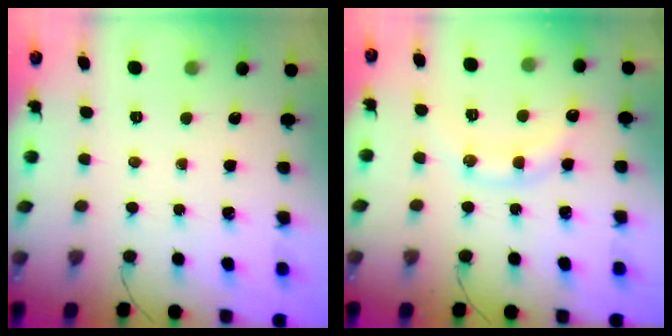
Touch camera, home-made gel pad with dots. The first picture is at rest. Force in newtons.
{"total": 13.4, "press": 13.3, "slide": 0.6}